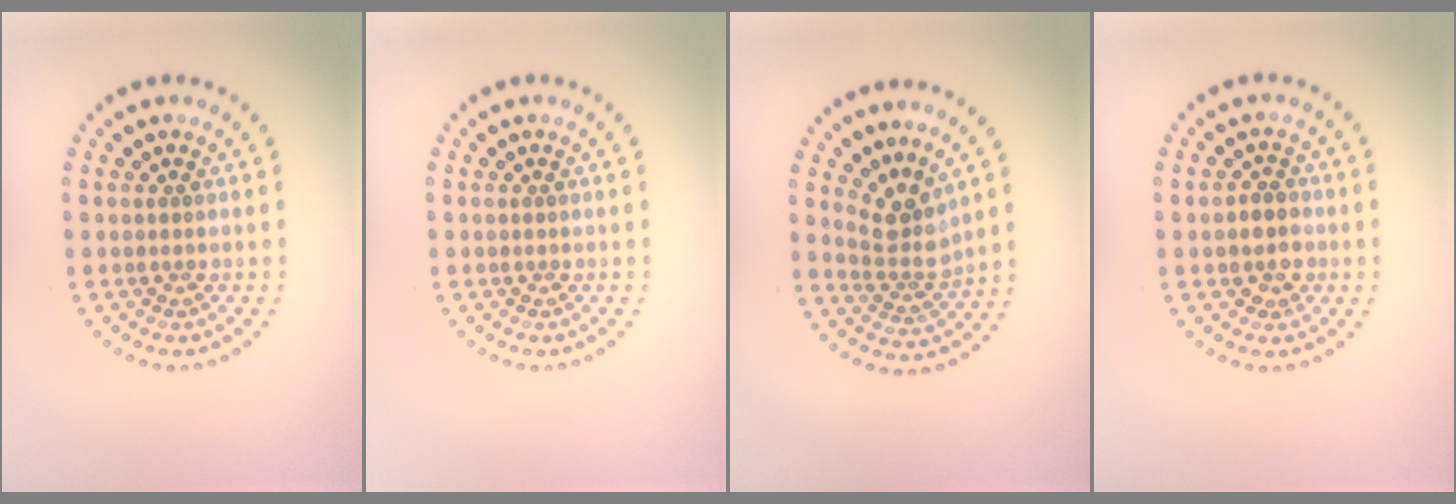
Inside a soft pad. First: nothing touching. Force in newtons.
{"total": 0.0}
{"total": 3.2, "press": 2.2, "slide": 2.4}
{"total": 2.6, "press": 2.5, "slide": 0.7}